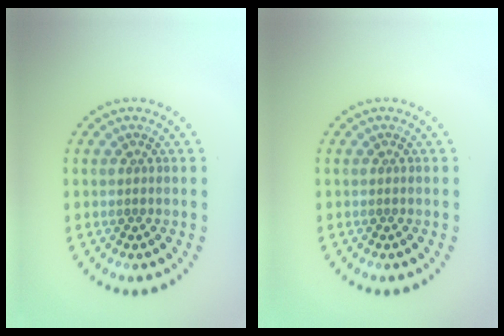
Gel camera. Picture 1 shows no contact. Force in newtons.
{"total": 0.0}